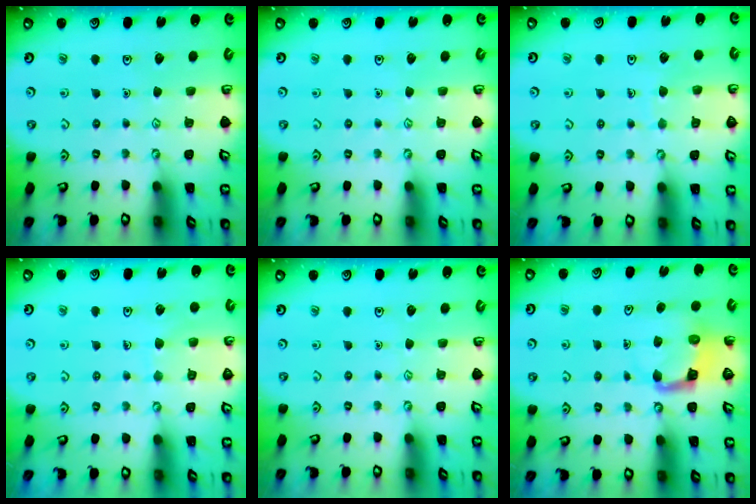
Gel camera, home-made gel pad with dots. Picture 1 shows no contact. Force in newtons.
{"total": 0.0}
{"total": 5.4, "press": 5.4, "slide": 0.4}
{"total": 5.9, "press": 5.9, "slide": 0.5}
{"total": 0.0}
{"total": 4.6, "press": 4.5, "slide": 0.4}